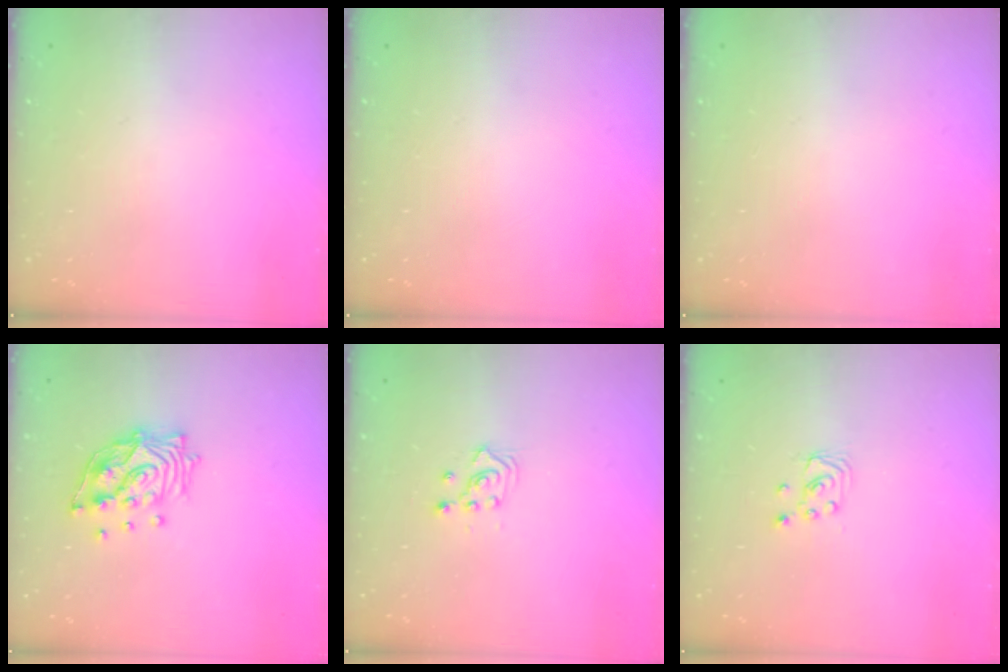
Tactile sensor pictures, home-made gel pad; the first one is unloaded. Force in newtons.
{"total": 0.0}
{"total": 0.0}
{"total": 13.9, "press": 13.8, "slide": 1.4}
{"total": 2.4, "press": 2.2, "slide": 0.8}
{"total": 2.0, "press": 2.0, "slide": 0.2}